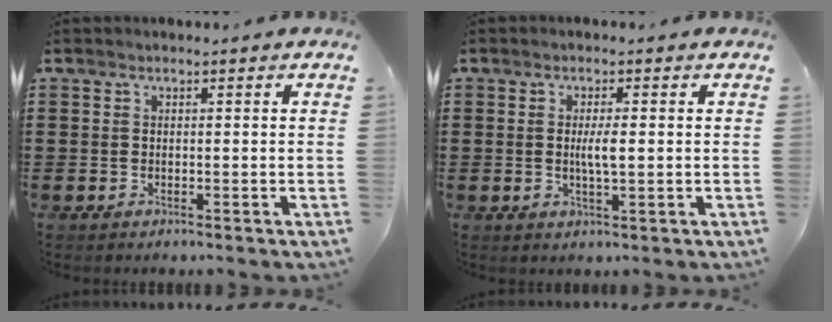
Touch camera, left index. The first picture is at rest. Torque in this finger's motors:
{"motor_torque": [0.74, 0.12, 0.11, 0.07]}